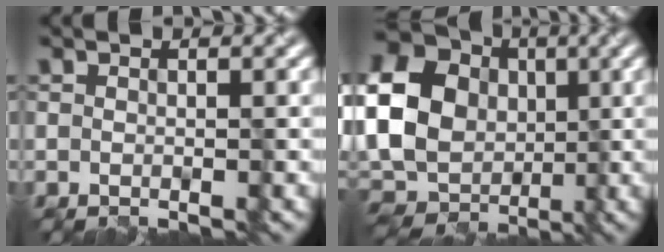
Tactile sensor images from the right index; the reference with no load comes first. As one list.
[{"total": 17.8, "force": [3.1, 15.7, 7.9], "torque": [-0.222, 0.021, 0.029]}]